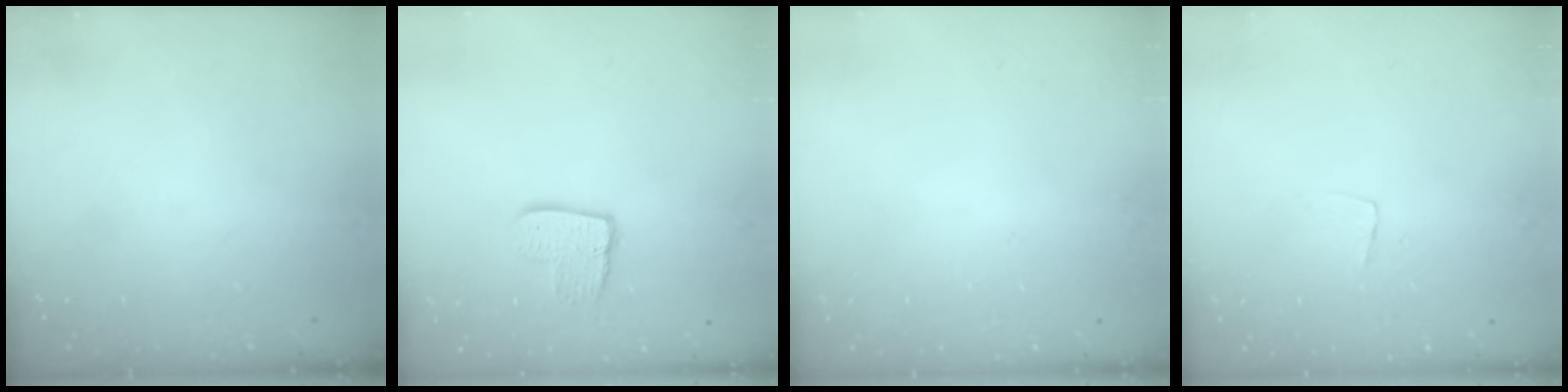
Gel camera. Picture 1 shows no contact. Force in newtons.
{"total": 9.8, "press": 9.8, "slide": 0.7}
{"total": 0.0}
{"total": 3.3, "press": 3.3, "slide": 0.2}